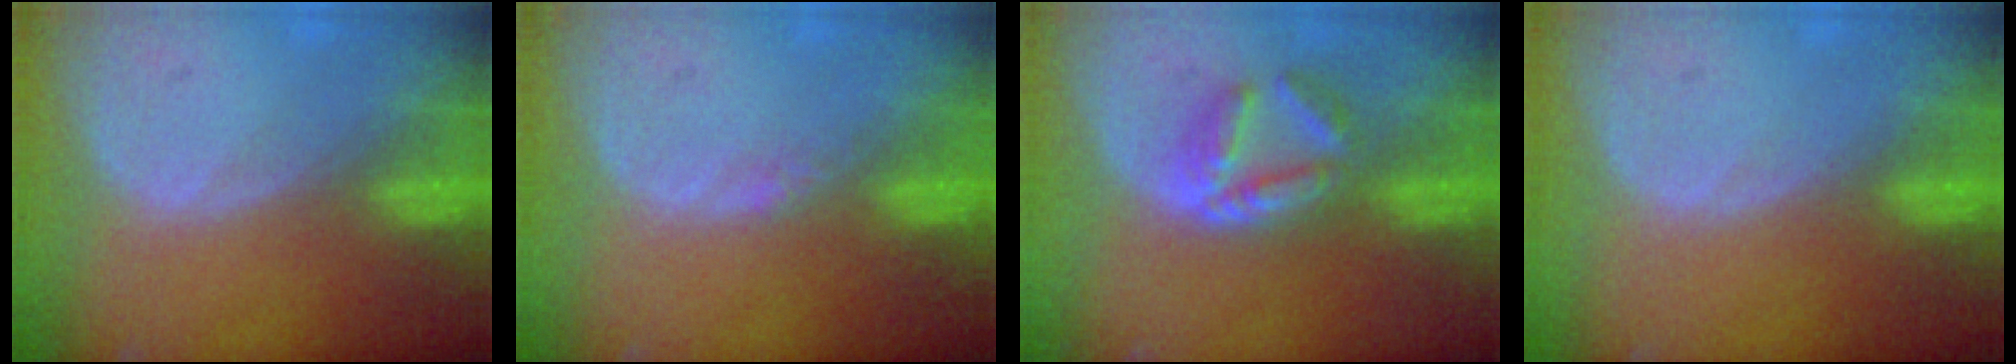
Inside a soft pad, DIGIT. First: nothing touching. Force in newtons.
{"total": 1.0, "press": 0.8, "slide": 0.6}
{"total": 6.1, "press": 5.3, "slide": 3.1}
{"total": 0.0}